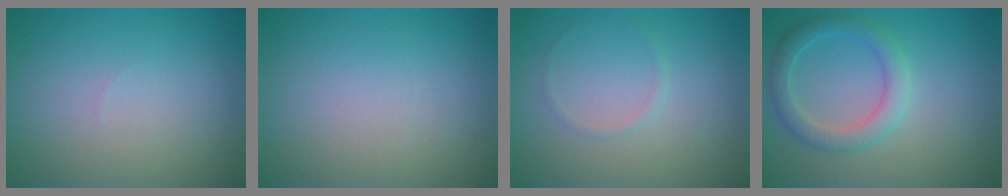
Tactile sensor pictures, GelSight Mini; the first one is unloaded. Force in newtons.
{"total": 0.0}
{"total": 0.7, "press": 0.7, "slide": 0.1}
{"total": 3.2, "press": 3.2, "slide": 0.2}